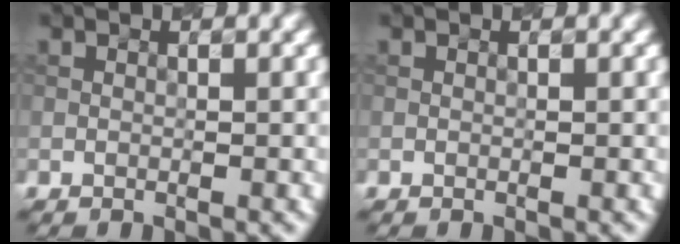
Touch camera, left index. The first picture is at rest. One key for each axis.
{"total": 0.0}